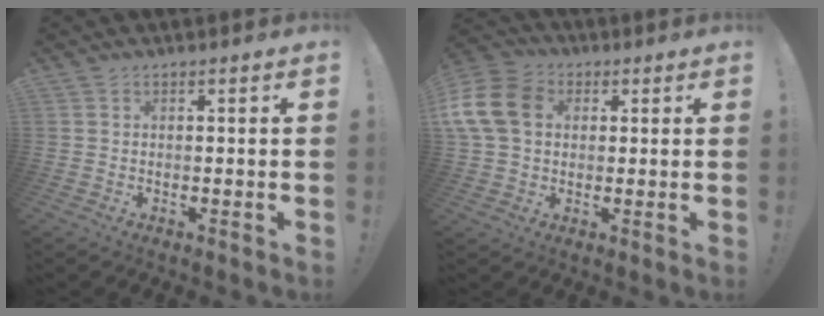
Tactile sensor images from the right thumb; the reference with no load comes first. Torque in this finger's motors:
{"motor_torque": [0.94, 1.85, 0.14, 0.09, 0.31]}